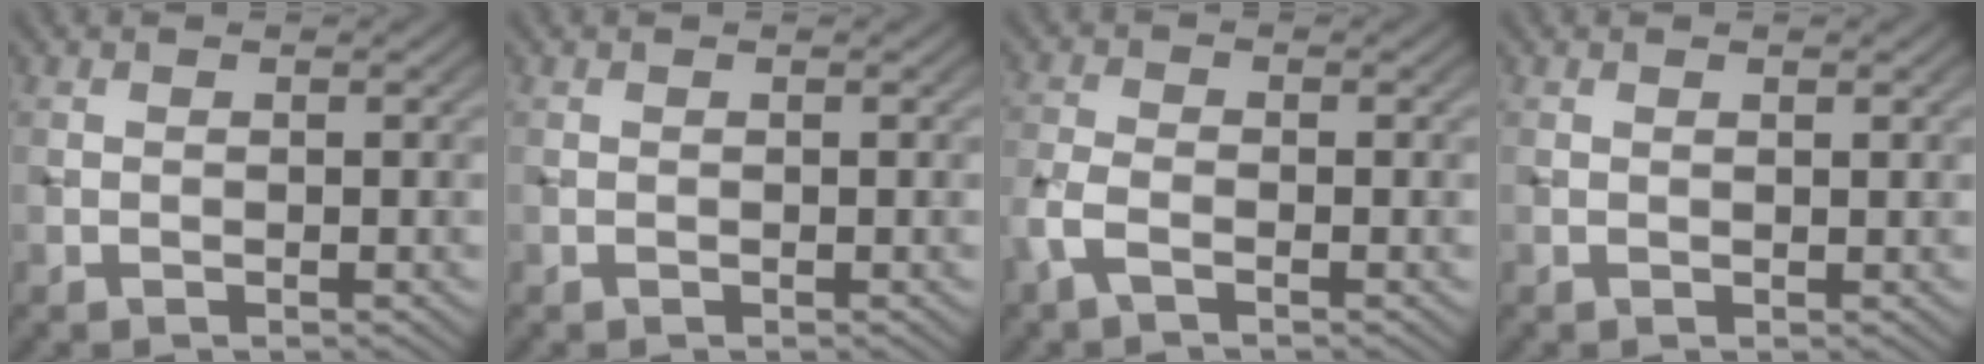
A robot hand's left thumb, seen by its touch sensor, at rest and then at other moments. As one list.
[{"total": 0.0}, {"total": 3.1, "force": [-1.7, 1.1, 2.3], "torque": [-0.062, -0.003, -0.045]}, {"total": 0.5, "force": [0.4, -0.1, 0.3], "torque": [-0.005, 0.002, 0.007]}]